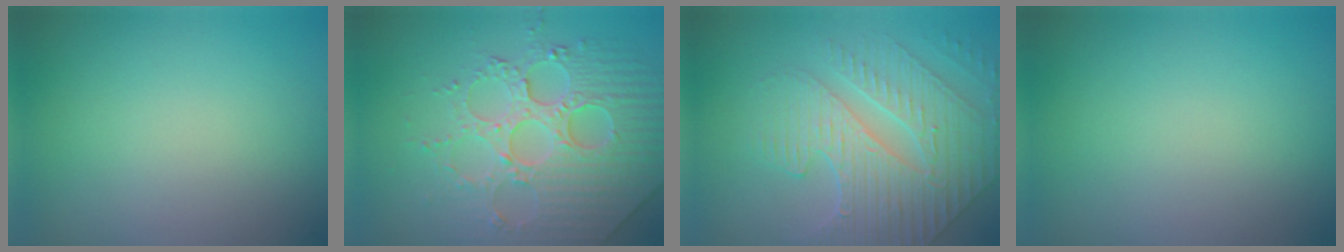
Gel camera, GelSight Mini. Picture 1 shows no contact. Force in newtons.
{"total": 6.3, "press": 5.6, "slide": 3.0}
{"total": 5.0, "press": 4.8, "slide": 1.2}
{"total": 0.0}